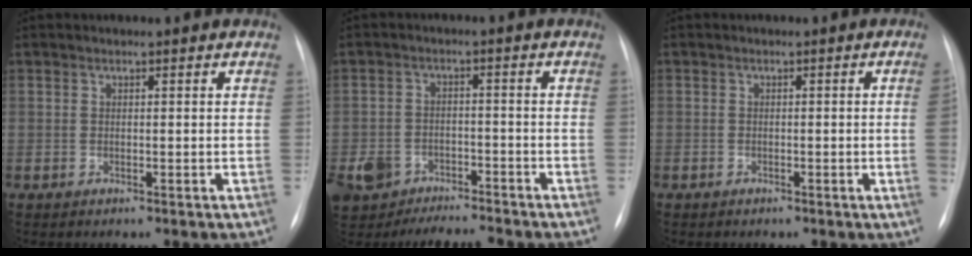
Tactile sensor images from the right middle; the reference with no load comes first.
{"total": 11.5, "force": [-9.2, 5.5, 4.1], "torque": [-0.101, 0.004, -0.143]}
{"total": 1.7, "force": [-0.4, -0.5, 1.6], "torque": [-0.022, 0.001, -0.008]}